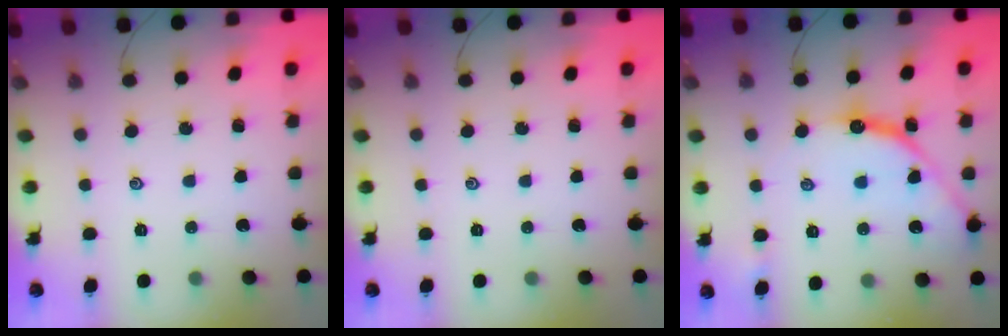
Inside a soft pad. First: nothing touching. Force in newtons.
{"total": 0.0}
{"total": 12.1, "press": 12.1, "slide": 0.8}